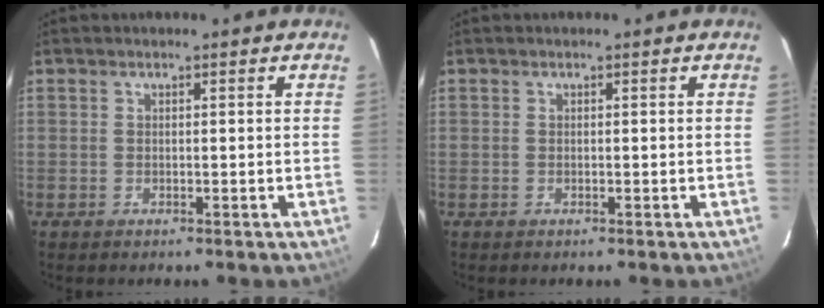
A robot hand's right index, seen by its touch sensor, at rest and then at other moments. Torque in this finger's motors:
{"motor_torque": [0.00, 0.00, 0.00, -0.01]}